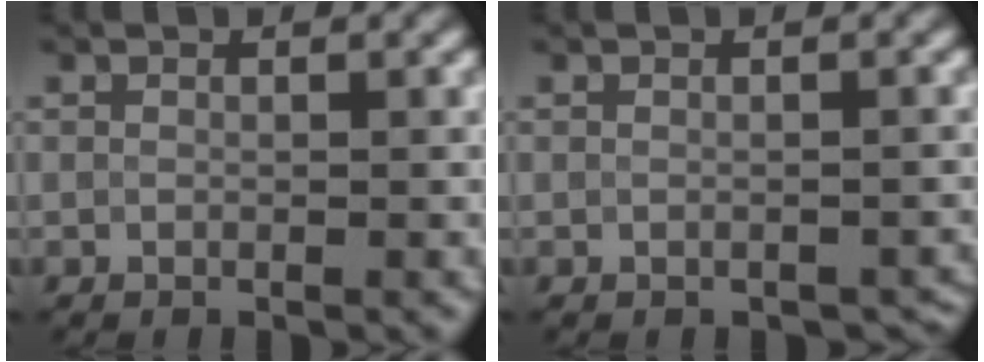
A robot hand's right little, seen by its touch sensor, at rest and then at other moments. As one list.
[{"total": 1.8, "force": [-1.1, 1.2, 0.8], "torque": [0.002, -0.003, -0.009]}]